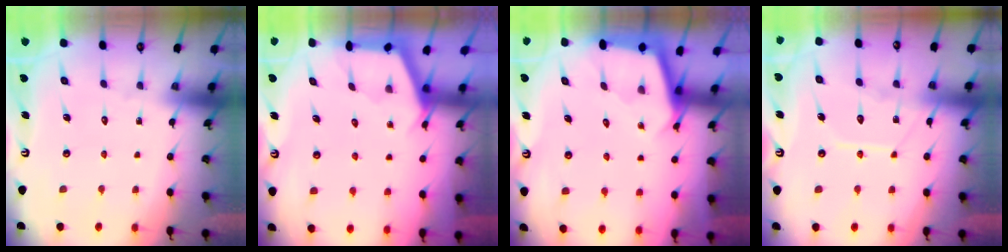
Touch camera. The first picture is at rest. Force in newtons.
{"total": 2.8, "press": 2.8, "slide": 0.3}
{"total": 2.3, "press": 2.3, "slide": 0.2}
{"total": 9.1, "press": 9.1, "slide": 0.8}